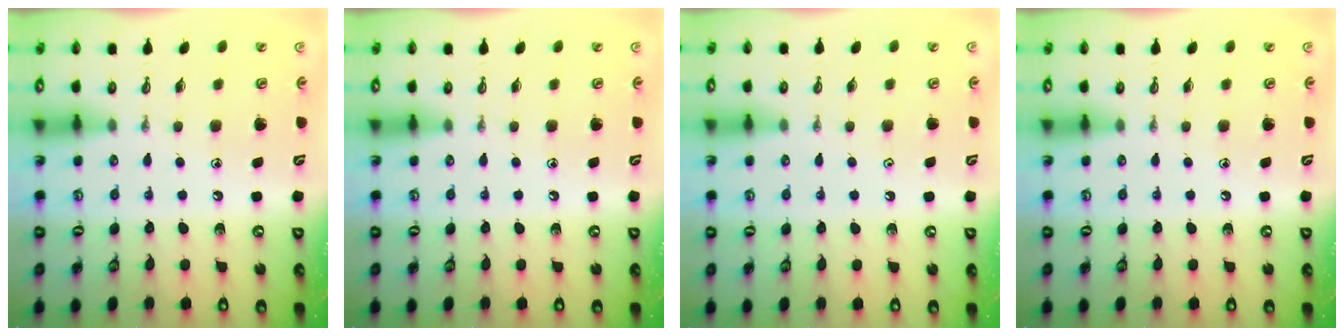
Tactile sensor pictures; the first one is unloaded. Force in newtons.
{"total": 0.0}
{"total": 0.6, "press": 0.6, "slide": 0.0}
{"total": 0.0}